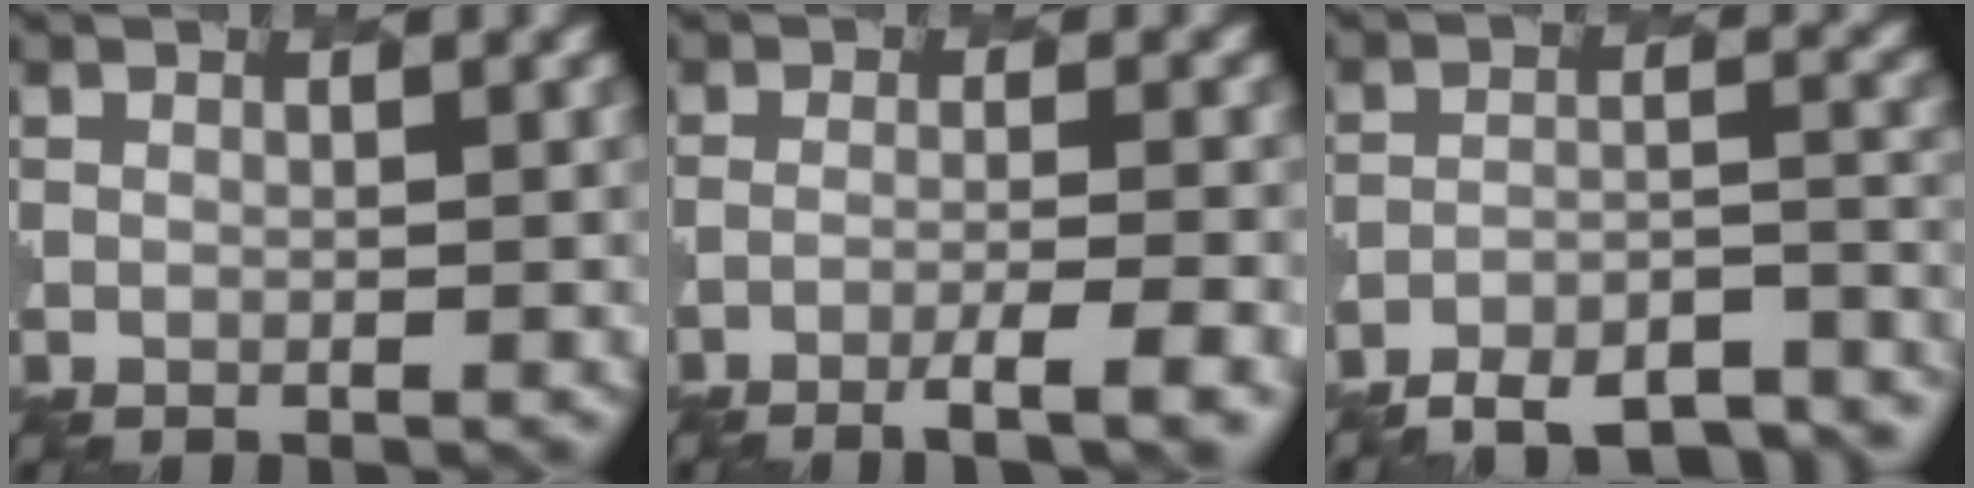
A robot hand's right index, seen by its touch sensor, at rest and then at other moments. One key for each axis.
{"total": 4.3, "fx": -2.6, "fy": 0.7, "fz": 3.4, "tx": -0.053, "ty": 0.003, "tz": -0.048}
{"total": 13.8, "fx": -13.1, "fy": 3.3, "fz": 3.0, "tx": -0.019, "ty": 0.004, "tz": -0.157}